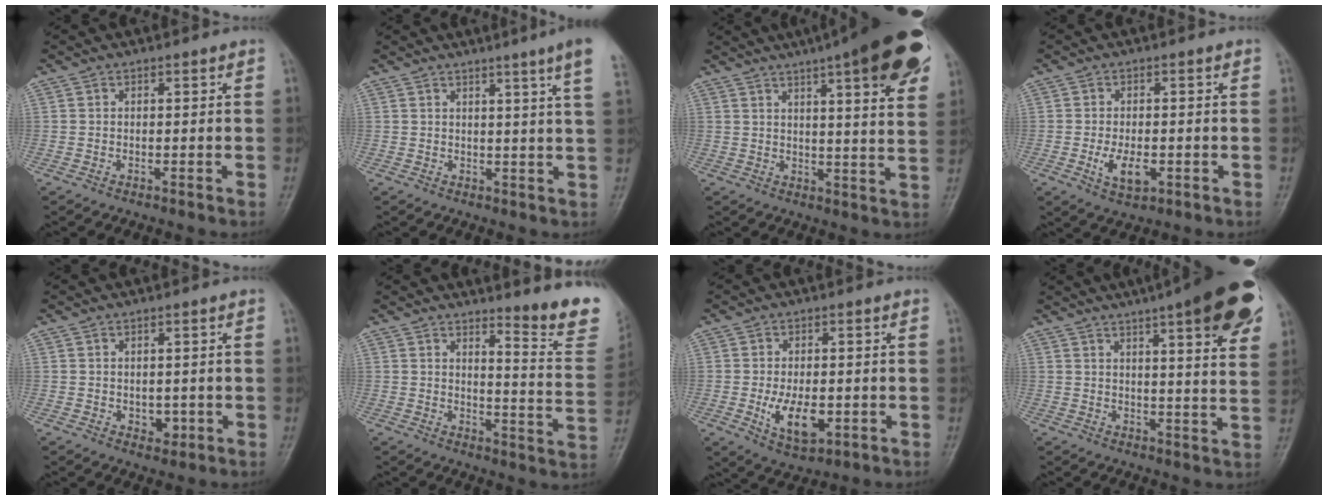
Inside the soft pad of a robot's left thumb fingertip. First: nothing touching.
{"total": 7.8, "force": [4.9, -1.1, 5.9], "torque": [-0.077, -0.019, 0.050]}
{"total": 21.7, "force": [12.0, 4.6, 17.5], "torque": [-0.226, -0.020, 0.150]}
{"total": 5.4, "force": [-1.5, 2.8, 4.3], "torque": [-0.073, -0.003, -0.019]}
{"total": 3.0, "force": [-0.4, 2.2, 2.0], "torque": [-0.012, -0.001, 0.001]}
{"total": 13.2, "force": [9.7, 2.0, 8.7], "torque": [-0.081, -0.085, 0.120]}
{"total": 8.4, "force": [-1.7, 4.5, 6.8], "torque": [-0.108, -0.010, -0.018]}
{"total": 18.8, "force": [10.2, 3.9, 15.3], "torque": [-0.186, -0.025, 0.127]}